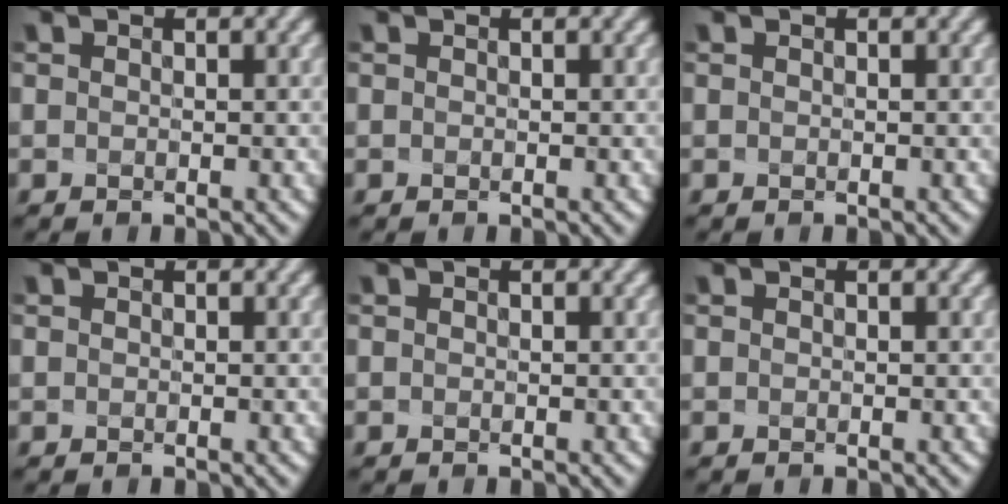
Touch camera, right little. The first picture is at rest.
{"total": 0.0}
{"total": 0.0}
{"total": 0.0}
{"total": 0.0}
{"total": 0.0}